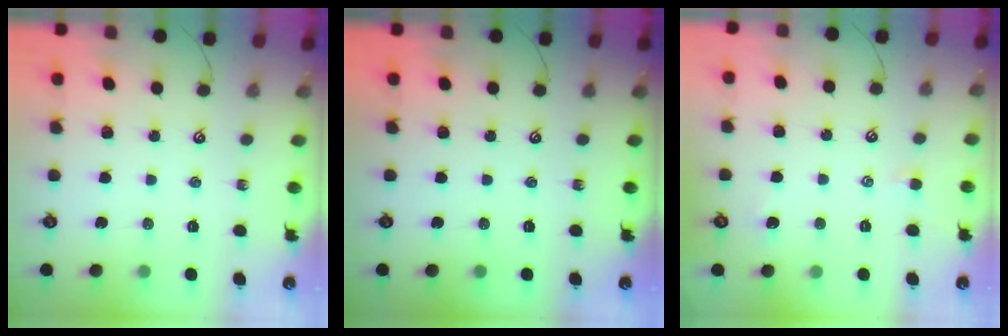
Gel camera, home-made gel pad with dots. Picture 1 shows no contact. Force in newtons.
{"total": 0.0}
{"total": 2.7, "press": 2.6, "slide": 0.3}